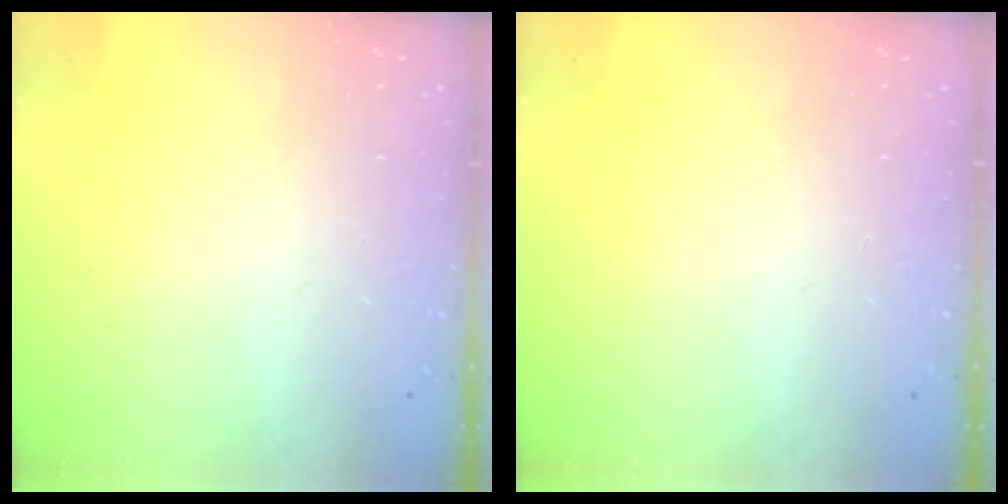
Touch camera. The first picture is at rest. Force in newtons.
{"total": 0.0}